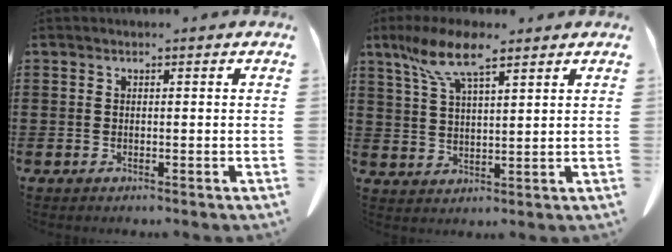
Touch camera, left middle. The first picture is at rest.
{"total": 8.7, "force": [5.9, 2.2, 6.0], "torque": [-0.139, -0.007, 0.104]}